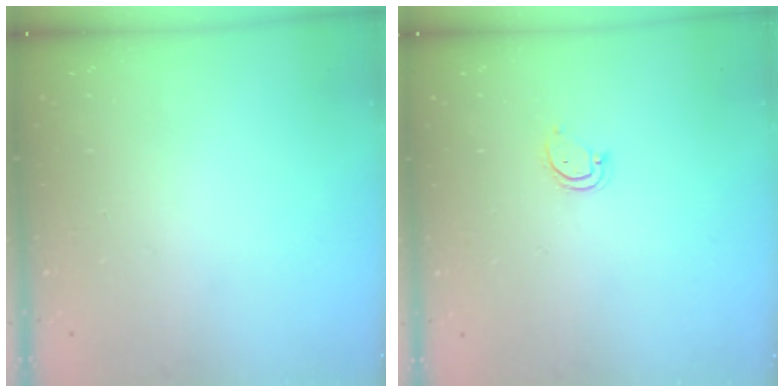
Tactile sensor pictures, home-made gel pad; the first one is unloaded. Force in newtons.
{"total": 3.5, "press": 3.5, "slide": 0.4}